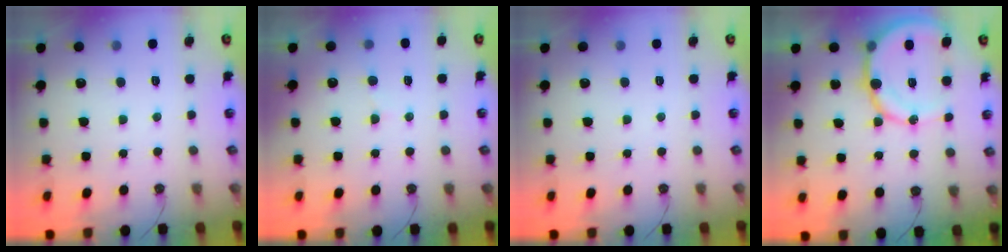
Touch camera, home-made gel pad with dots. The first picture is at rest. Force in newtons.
{"total": 5.2, "press": 5.1, "slide": 1.1}
{"total": 0.0}
{"total": 13.9, "press": 13.6, "slide": 2.8}